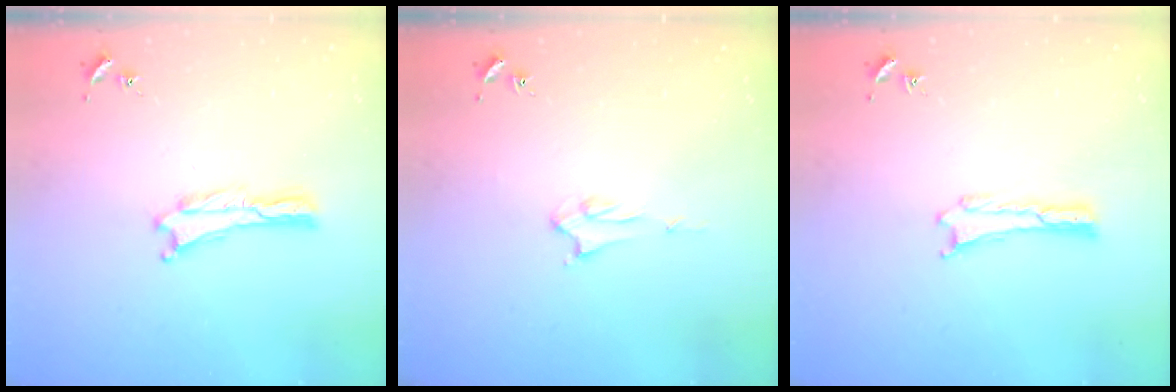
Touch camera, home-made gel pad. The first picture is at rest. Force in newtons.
{"total": 1.9, "press": 1.9, "slide": 0.1}
{"total": 0.0}